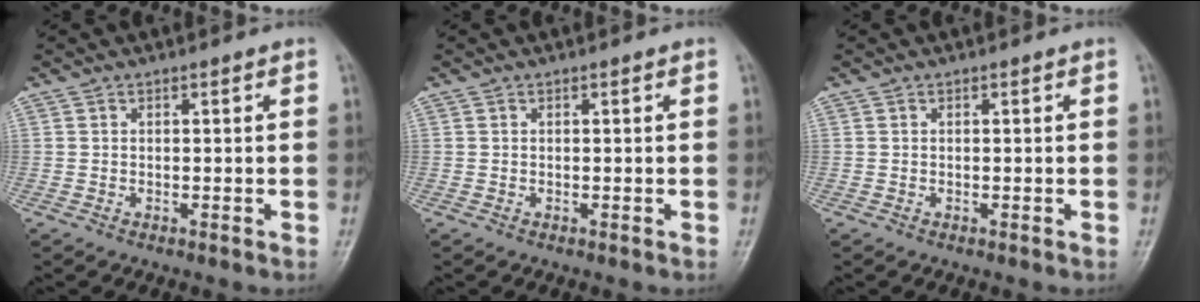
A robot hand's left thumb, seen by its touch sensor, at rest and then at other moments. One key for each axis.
{"total": 0.0}
{"total": 0.0}